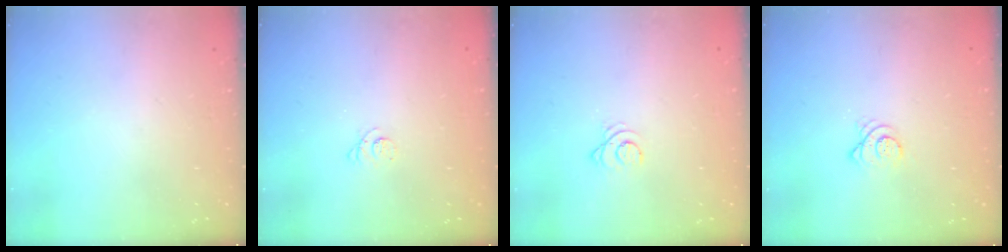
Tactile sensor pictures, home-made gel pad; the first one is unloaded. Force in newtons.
{"total": 2.3, "press": 2.3, "slide": 0.3}
{"total": 2.5, "press": 2.5, "slide": 0.3}
{"total": 3.2, "press": 3.2, "slide": 0.2}